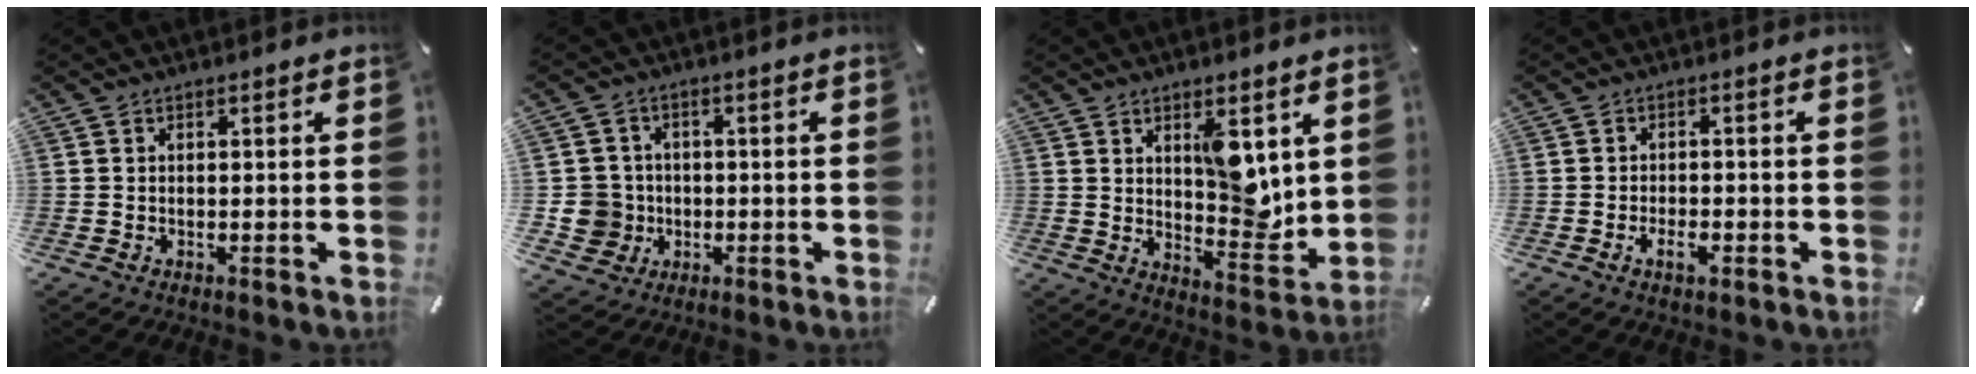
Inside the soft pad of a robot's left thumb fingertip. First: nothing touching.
{"total": 7.7, "force": [-0.7, 7.6, 1.2], "torque": [-0.039, 0.010, -0.007]}
{"total": 10.1, "force": [4.1, 5.4, 7.4], "torque": [-0.077, -0.033, 0.069]}
{"total": 3.6, "force": [-1.6, 1.6, 2.7], "torque": [-0.043, 0.009, -0.028]}